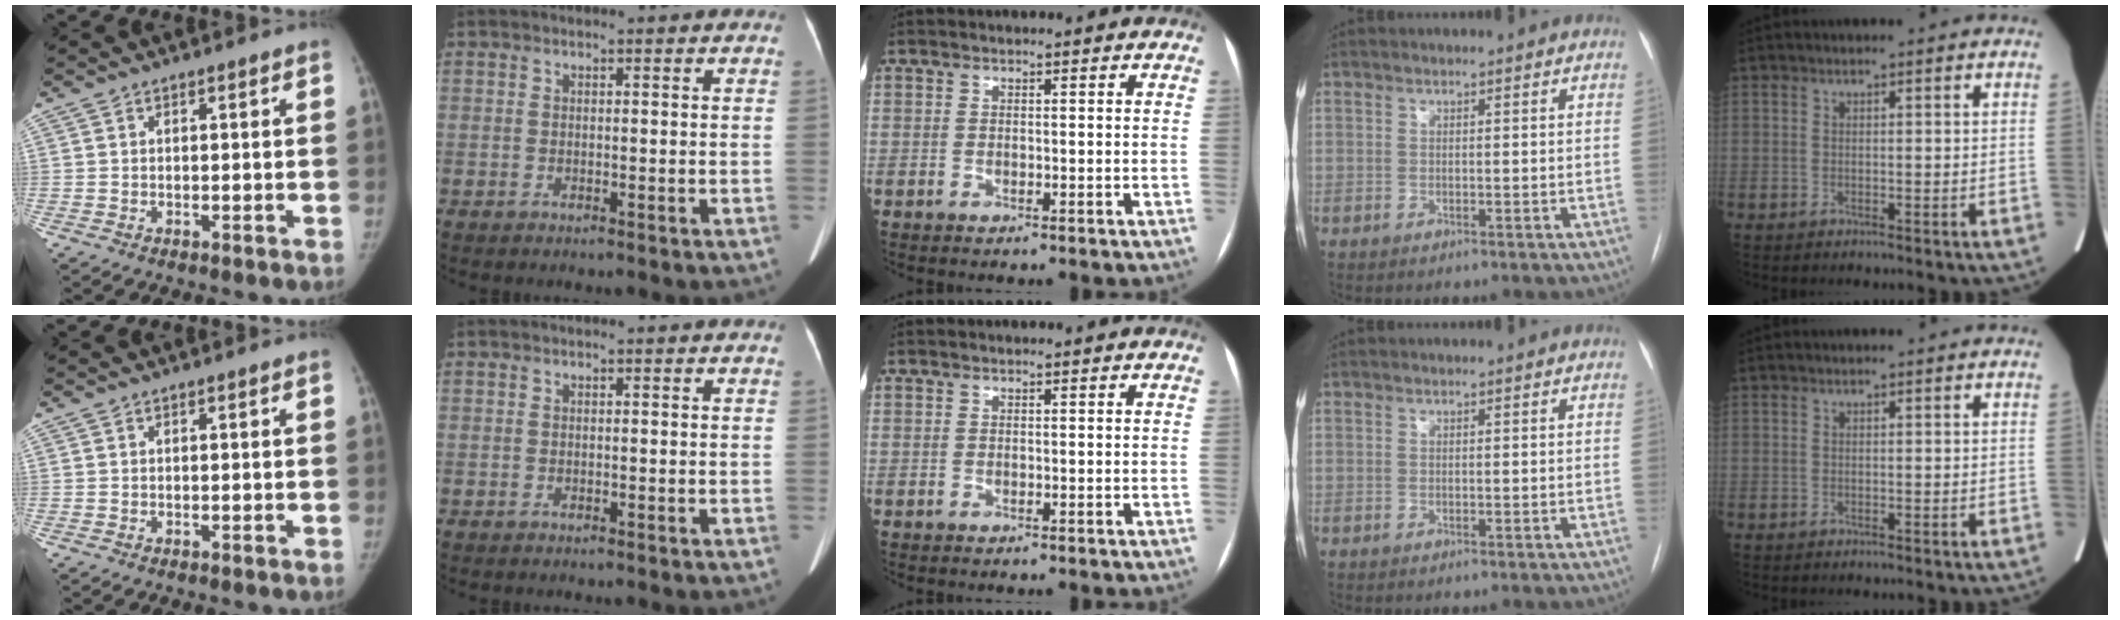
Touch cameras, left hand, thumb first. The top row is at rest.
{}